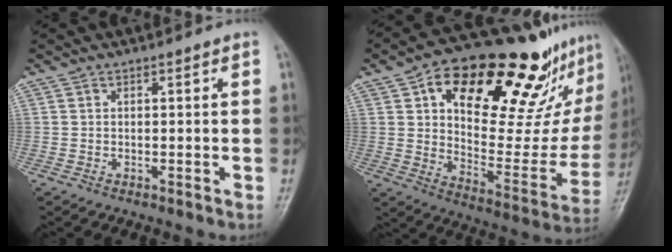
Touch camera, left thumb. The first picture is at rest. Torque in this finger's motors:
{"motor_torque": [2.48, 2.53, 1.42, -1.35, 0.37]}